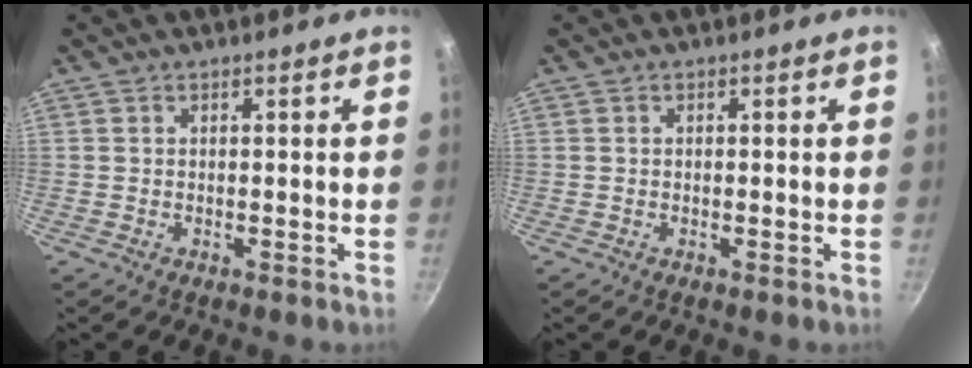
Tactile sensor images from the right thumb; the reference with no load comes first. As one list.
[{"total": 0.0}]